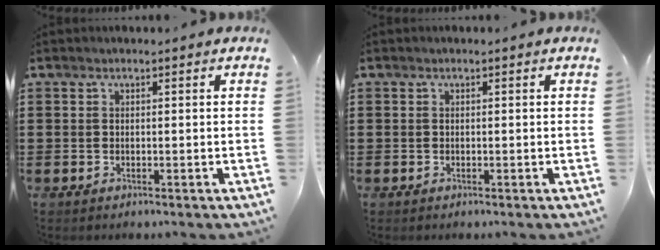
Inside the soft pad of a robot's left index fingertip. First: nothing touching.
{"total": 0.0}